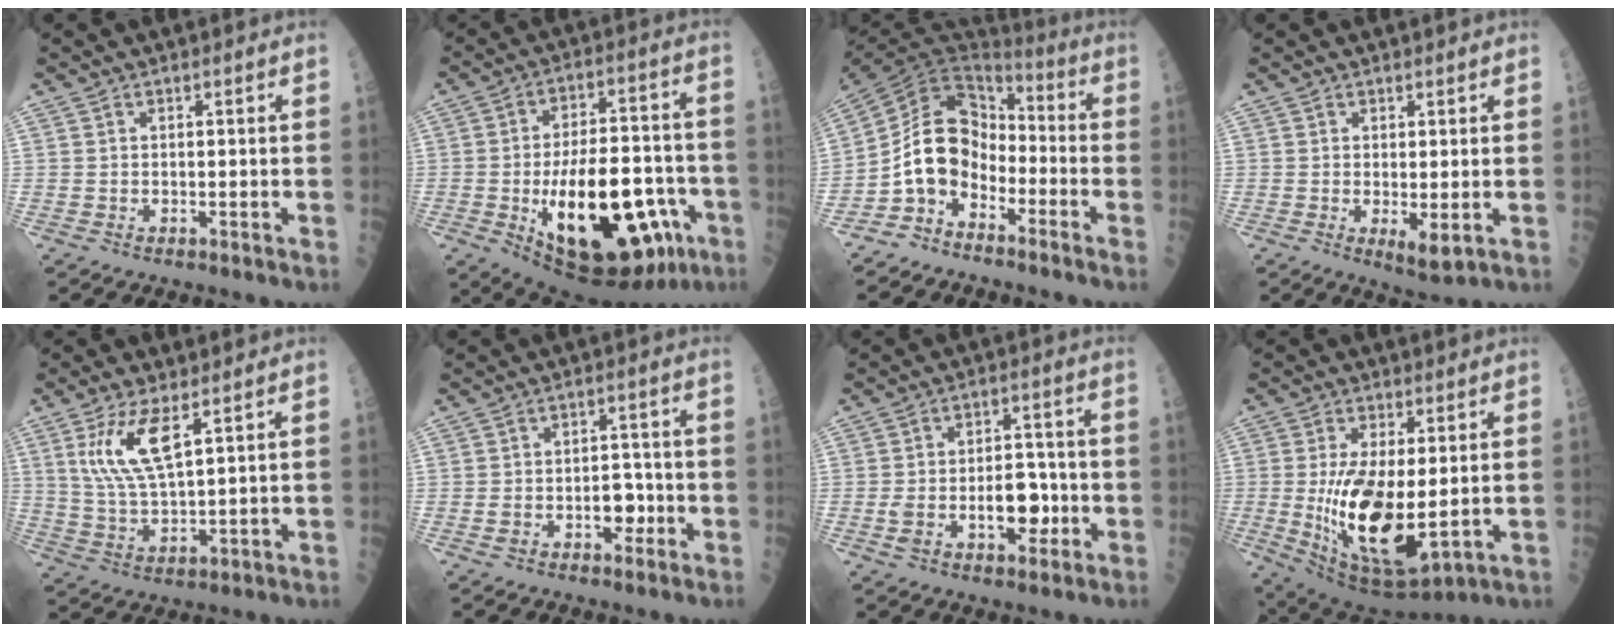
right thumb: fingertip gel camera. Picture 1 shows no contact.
{"total": 26.6, "force": [-7.9, 12.4, 22.2], "torque": [-0.332, 0.017, -0.095]}
{"total": 13.7, "force": [-5.8, 9.4, 8.0], "torque": [-0.129, 0.079, -0.120]}
{"total": 3.7, "force": [-0.5, 1.2, 3.5], "torque": [-0.055, -0.013, -0.003]}
{"total": 9.8, "force": [4.2, 2.8, 8.4], "torque": [-0.181, -0.022, 0.094]}
{"total": 5.5, "force": [-1.5, 3.4, 4.0], "torque": [-0.041, 0.026, -0.021]}
{"total": 10.2, "force": [-2.1, 5.6, 8.2], "torque": [-0.108, 0.029, -0.029]}
{"total": 18.4, "force": [-0.8, 7.9, 16.6], "torque": [-0.306, -0.025, 0.013]}